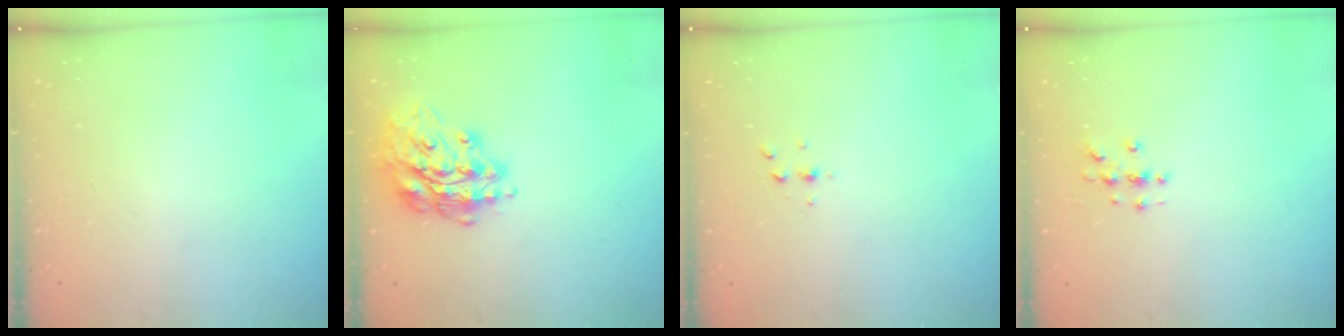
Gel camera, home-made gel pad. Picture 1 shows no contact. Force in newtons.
{"total": 16.4, "press": 16.4, "slide": 0.6}
{"total": 2.6, "press": 2.6, "slide": 0.3}
{"total": 3.0, "press": 3.0, "slide": 0.3}